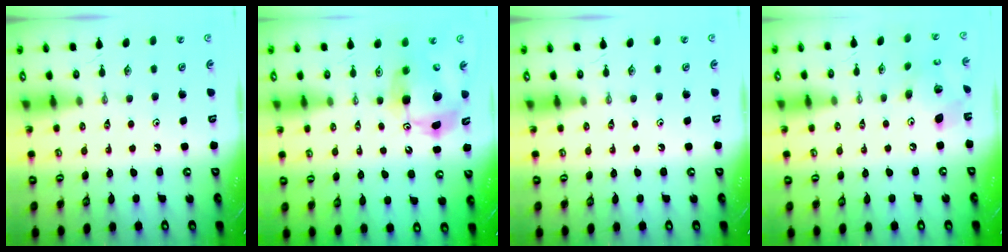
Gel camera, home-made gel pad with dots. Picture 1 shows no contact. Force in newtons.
{"total": 12.4, "press": 12.3, "slide": 2.1}
{"total": 0.0}
{"total": 12.9, "press": 12.9, "slide": 1.0}